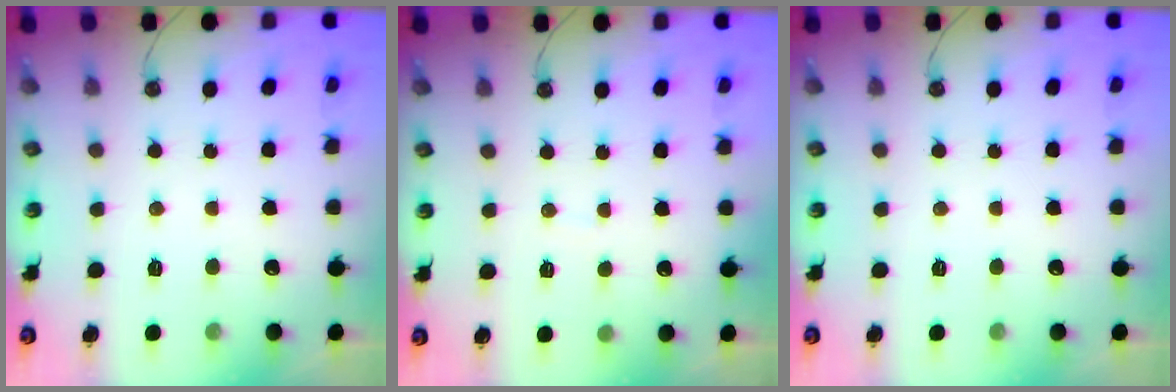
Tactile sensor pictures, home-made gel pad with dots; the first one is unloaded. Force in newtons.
{"total": 2.6, "press": 2.6, "slide": 0.3}
{"total": 0.0}